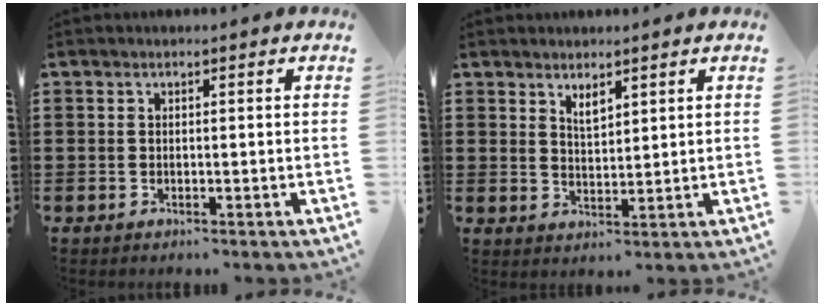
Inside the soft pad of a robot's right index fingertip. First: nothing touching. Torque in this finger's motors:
{"motor_torque": [-0.08, 0.09, 0.07, 0.02]}